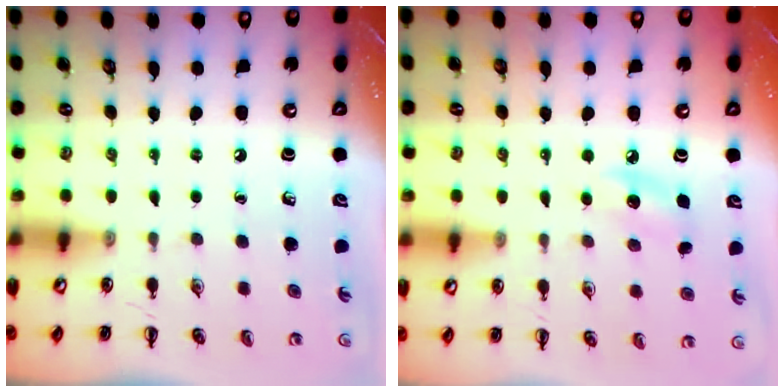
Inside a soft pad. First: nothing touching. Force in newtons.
{"total": 7.4, "press": 7.2, "slide": 1.8}